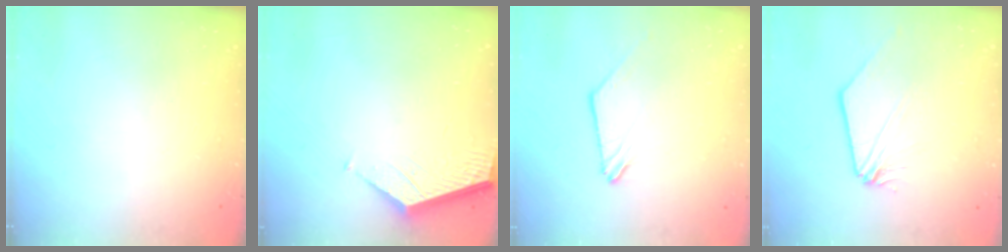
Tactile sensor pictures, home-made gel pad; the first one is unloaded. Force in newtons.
{"total": 2.2, "press": 2.2, "slide": 0.2}
{"total": 0.0}
{"total": 0.0}